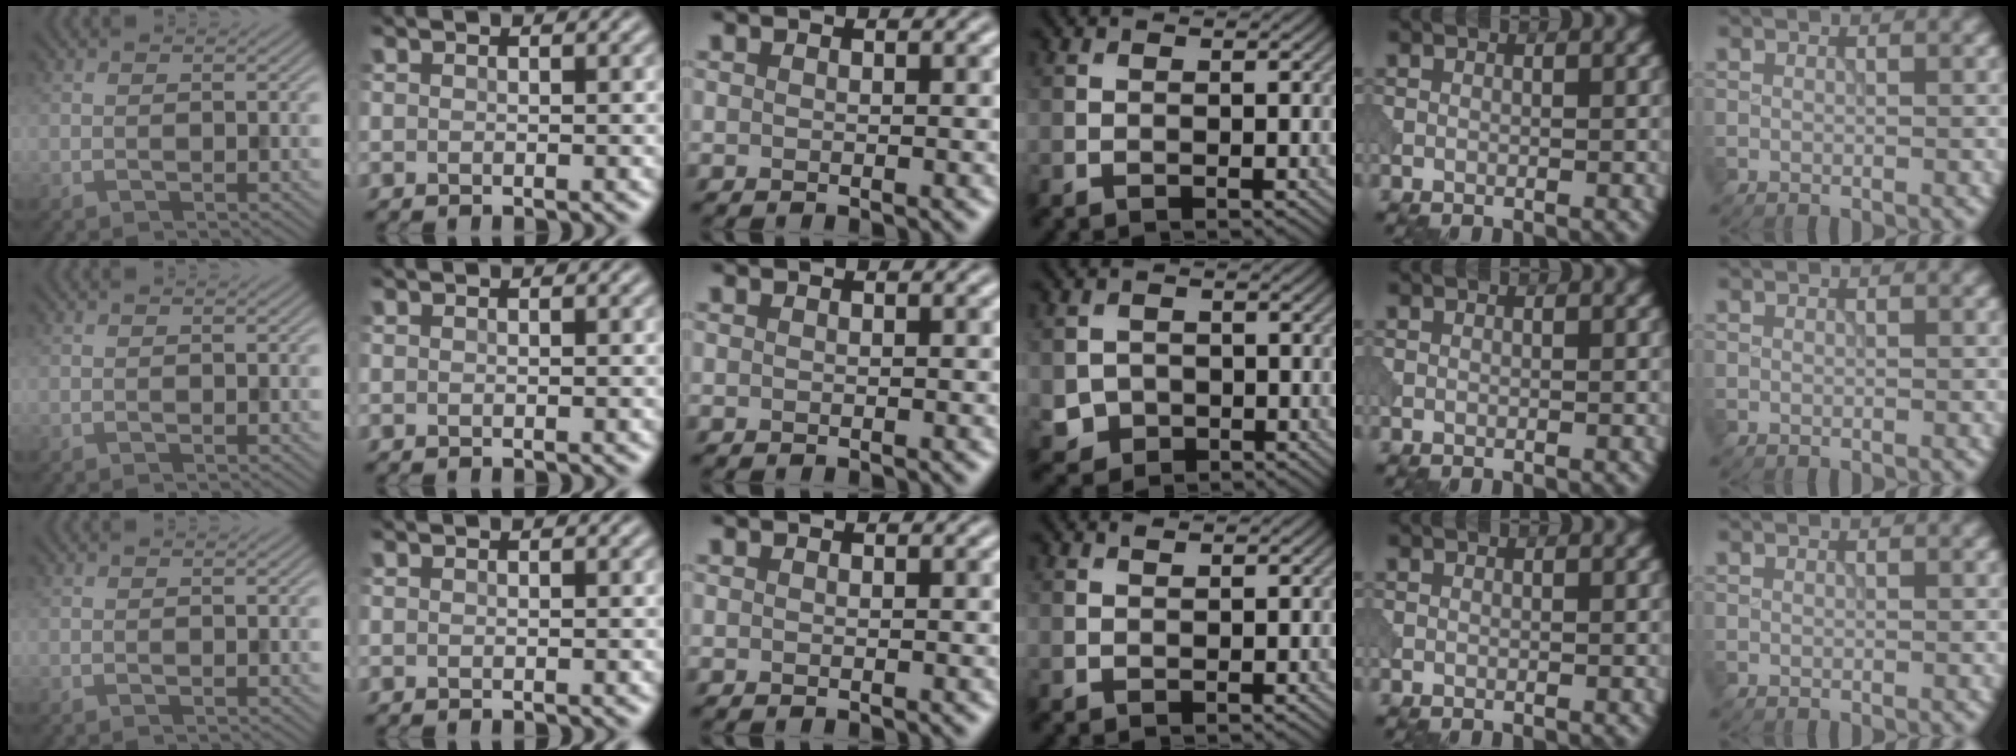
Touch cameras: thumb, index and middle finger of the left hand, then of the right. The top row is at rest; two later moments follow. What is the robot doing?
{"motion": "open", "object": "sandwich press"}